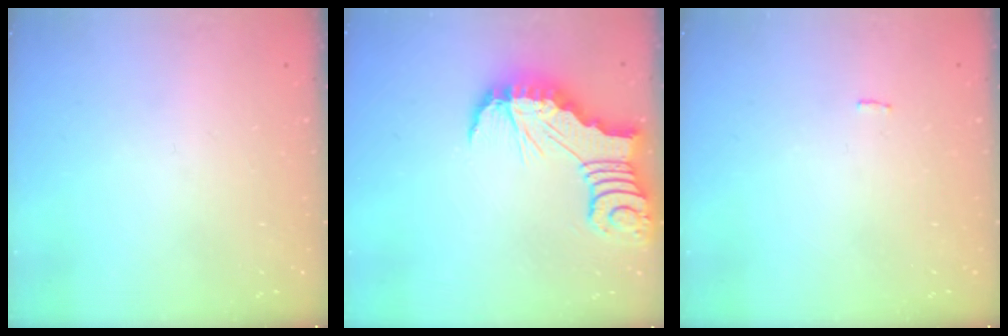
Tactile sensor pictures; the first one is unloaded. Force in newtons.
{"total": 4.4, "press": 4.4, "slide": 0.5}
{"total": 2.3, "press": 2.3, "slide": 0.1}